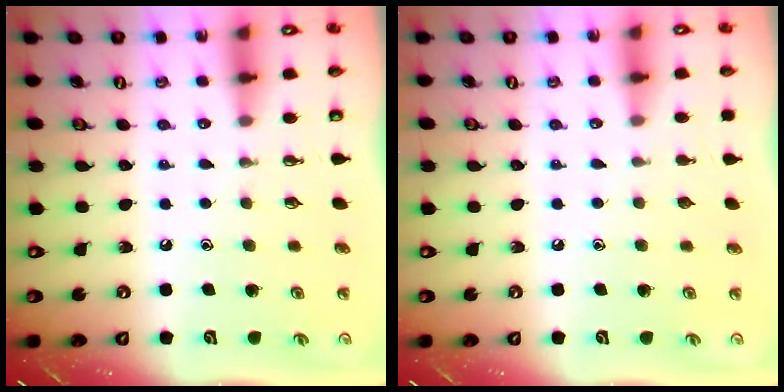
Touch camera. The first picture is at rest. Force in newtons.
{"total": 0.0}